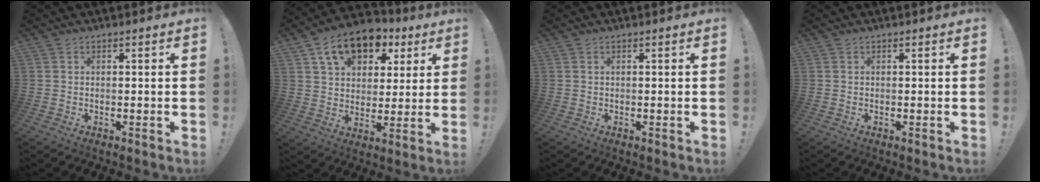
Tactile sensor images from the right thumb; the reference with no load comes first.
{"total": 15.3, "force": [8.2, 10.2, 8.0], "torque": [-0.119, -0.036, 0.150]}
{"total": 0.0}
{"total": 0.0}